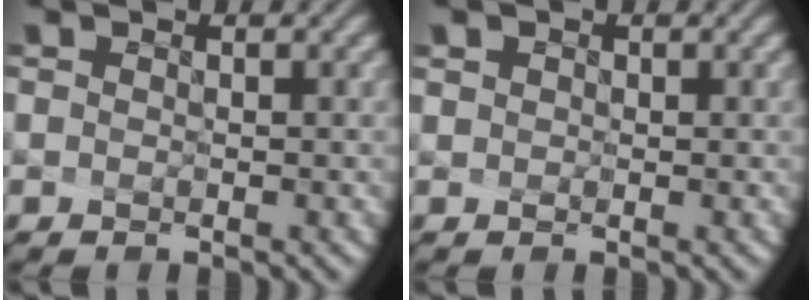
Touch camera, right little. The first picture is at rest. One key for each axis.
{"total": 2.1, "fx": 1.4, "fy": 1.5, "fz": 0.8, "tx": -0.019, "ty": 0.002, "tz": 0.016}